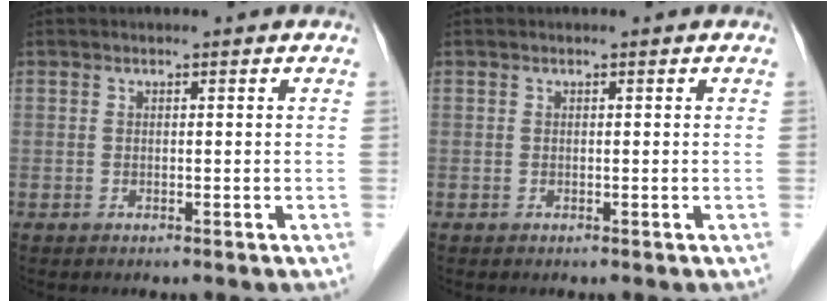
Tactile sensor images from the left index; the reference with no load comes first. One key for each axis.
{"total": 0.0}